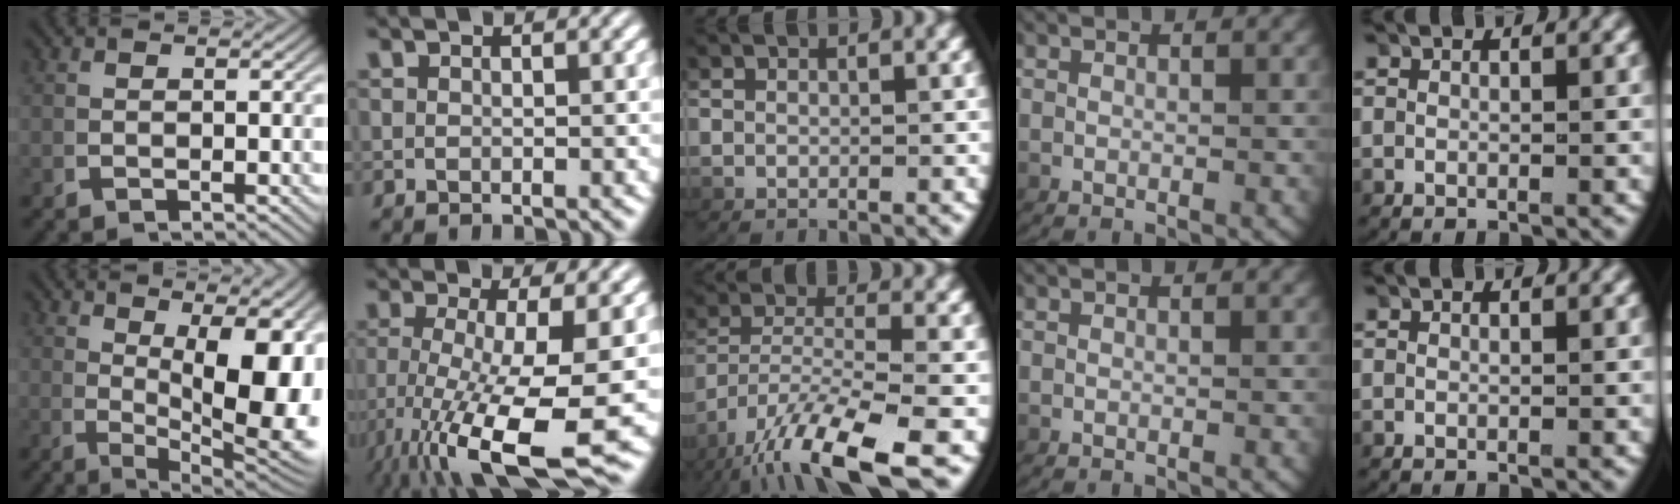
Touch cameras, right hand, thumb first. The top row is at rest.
{"thumb": {"total": 12.3, "force": [0.7, 5.8, 10.9], "torque": [-0.158, -0.042, 0.044]}, "index": {"total": 10.5, "force": [-4.3, 3.7, 8.8], "torque": [-0.169, -0.062, -0.036]}, "middle": {"total": 7.0, "force": [-3.3, 2.4, 5.7], "torque": [-0.134, -0.035, -0.029]}}